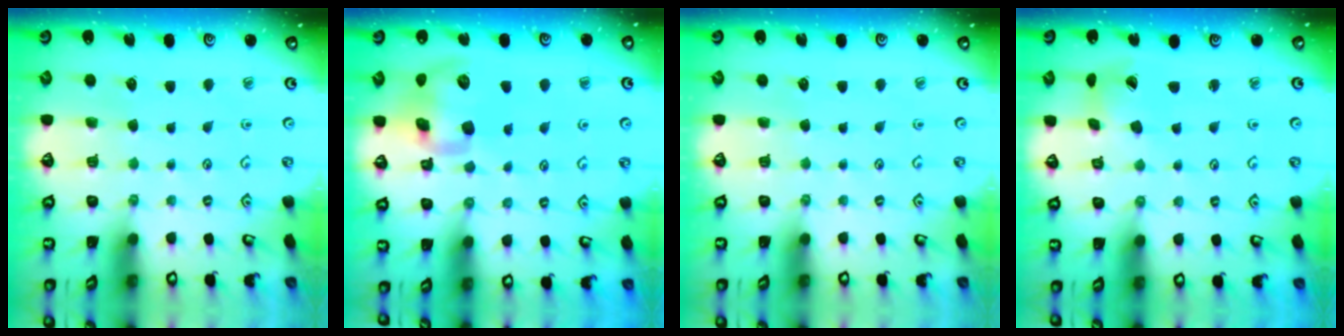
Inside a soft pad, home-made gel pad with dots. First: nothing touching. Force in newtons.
{"total": 11.5, "press": 11.4, "slide": 2.0}
{"total": 0.0}
{"total": 5.1, "press": 5.1, "slide": 0.7}